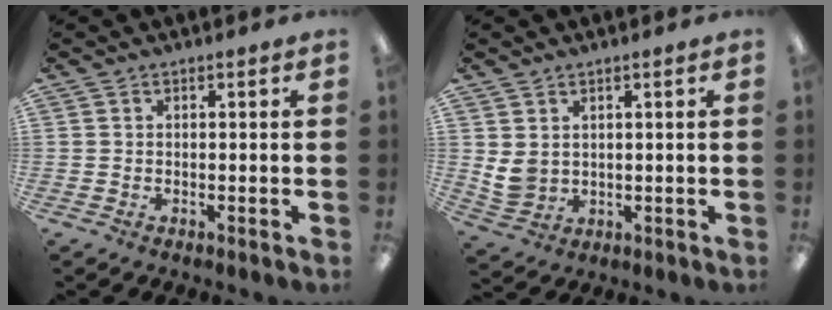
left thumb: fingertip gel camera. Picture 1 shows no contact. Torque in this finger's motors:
{"motor_torque": [0.75, 0.71, 0.70, -0.57, 0.05]}